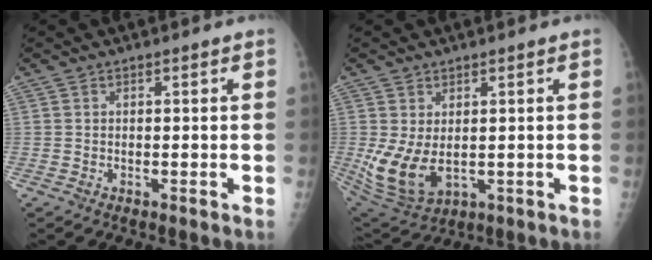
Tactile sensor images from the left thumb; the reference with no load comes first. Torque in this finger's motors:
{"motor_torque": [0.34, 0.38, 1.17, 0.02, 0.31]}